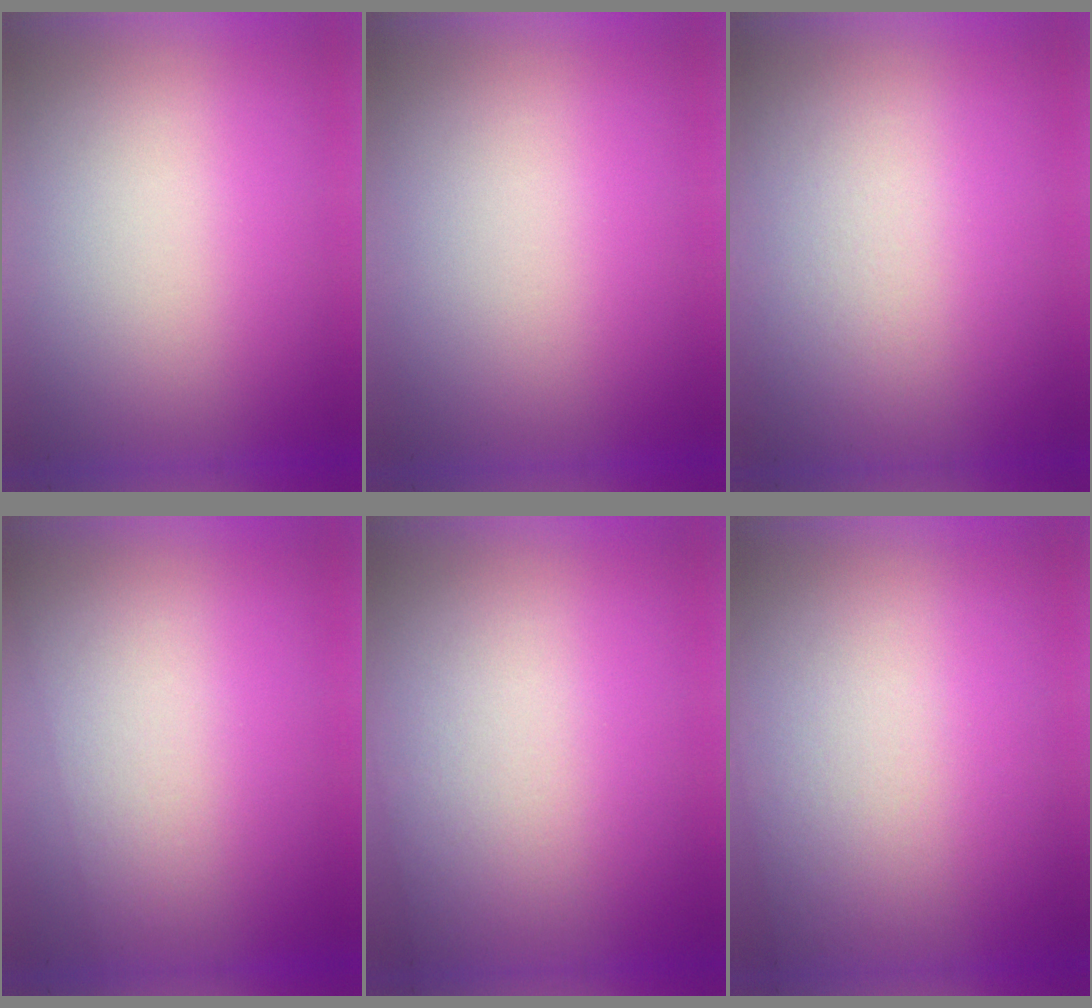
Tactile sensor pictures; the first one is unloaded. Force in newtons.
{"total": 0.0}
{"total": 3.8}
{"total": 2.0}
{"total": 2.6}
{"total": 2.8}